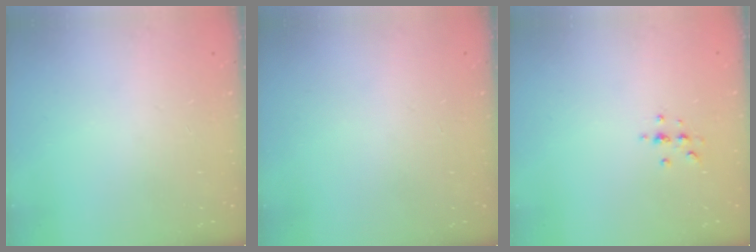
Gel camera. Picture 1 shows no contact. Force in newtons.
{"total": 0.0}
{"total": 3.3, "press": 3.2, "slide": 0.4}